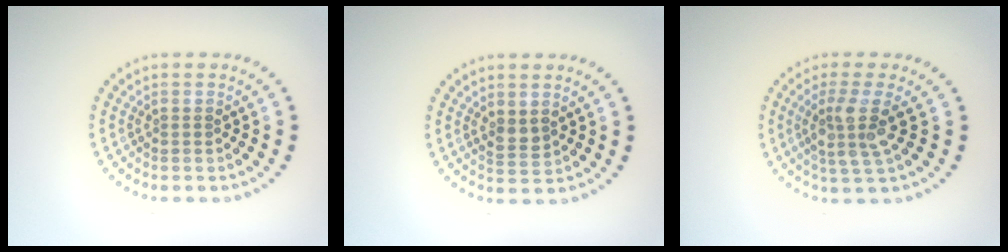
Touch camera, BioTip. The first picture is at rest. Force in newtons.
{"total": 1.4, "press": 1.3, "slide": 0.5}
{"total": 3.6, "press": 3.0, "slide": 2.1}